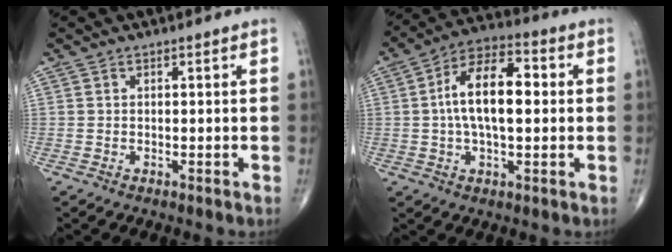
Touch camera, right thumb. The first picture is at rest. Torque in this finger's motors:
{"motor_torque": [0.34, 0.65, 0.60, -0.28, 0.10]}